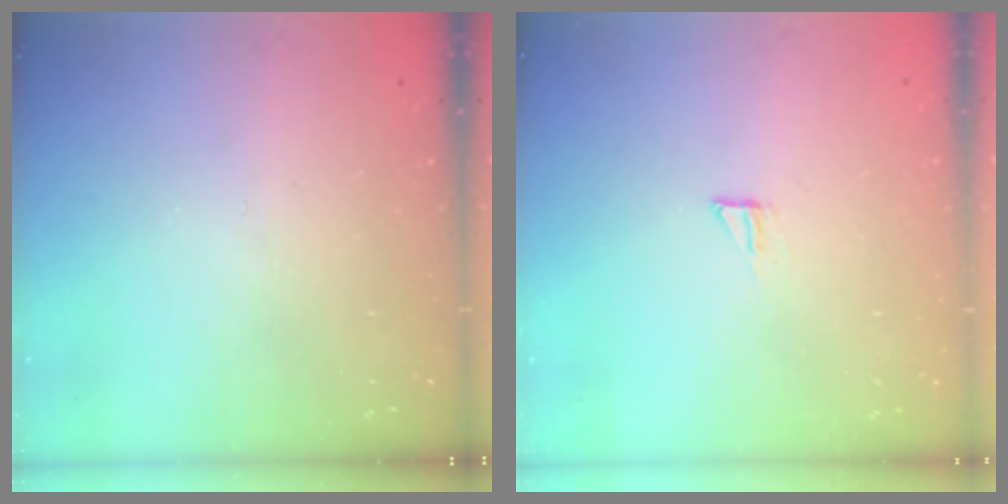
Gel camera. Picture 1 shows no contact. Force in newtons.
{"total": 5.1, "press": 5.1, "slide": 0.4}